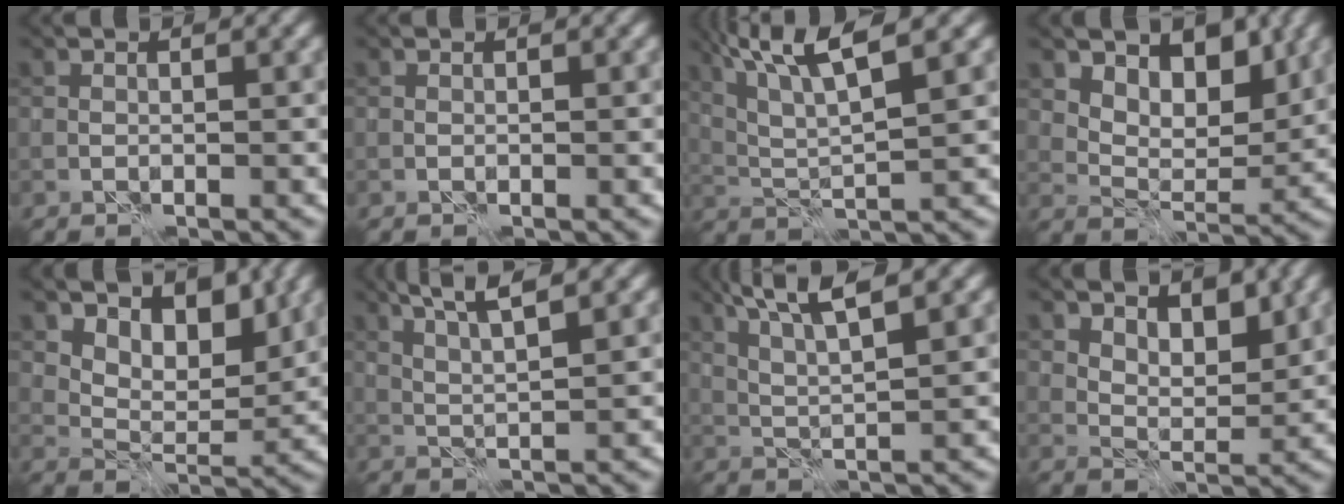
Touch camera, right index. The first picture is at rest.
{"total": 0.0}
{"total": 6.9, "force": [3.8, 1.4, 5.6], "torque": [-0.104, 0.011, 0.072]}
{"total": 5.8, "force": [3.4, 3.2, 3.3], "torque": [-0.050, -0.014, 0.049]}
{"total": 5.6, "force": [3.6, 3.0, 3.1], "torque": [-0.048, -0.013, 0.052]}
{"total": 4.9, "force": [3.2, 0.7, 3.6], "torque": [-0.067, 0.008, 0.050]}
{"total": 5.5, "force": [3.2, 0.8, 4.4], "torque": [-0.090, 0.010, 0.058]}
{"total": 3.8, "force": [2.4, 2.0, 2.1], "torque": [-0.035, -0.016, 0.037]}